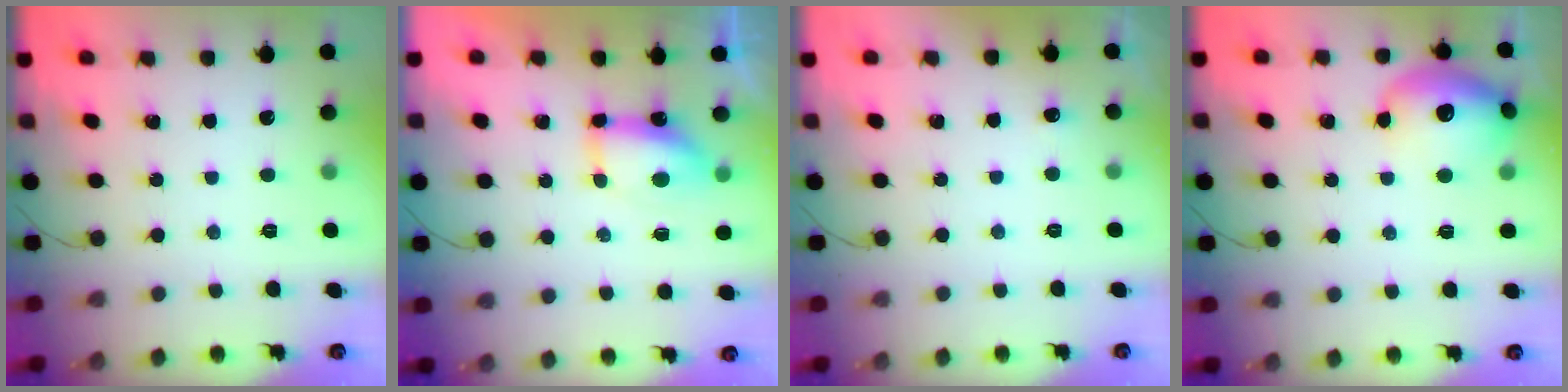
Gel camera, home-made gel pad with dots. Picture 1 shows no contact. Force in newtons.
{"total": 7.5, "press": 7.5, "slide": 0.5}
{"total": 2.9, "press": 2.7, "slide": 1.2}
{"total": 16.8, "press": 15.9, "slide": 5.5}